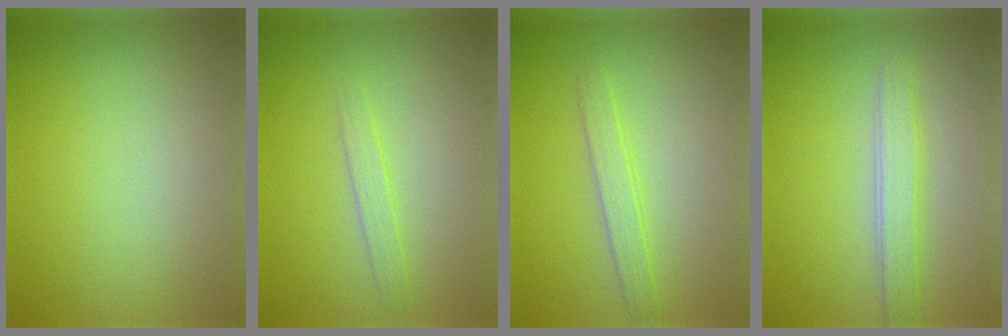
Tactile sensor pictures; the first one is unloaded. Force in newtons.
{"total": 1.3, "press": 1.3, "slide": 0.0}
{"total": 1.9, "press": 1.9, "slide": 0.1}
{"total": 2.6, "press": 2.6, "slide": 0.2}